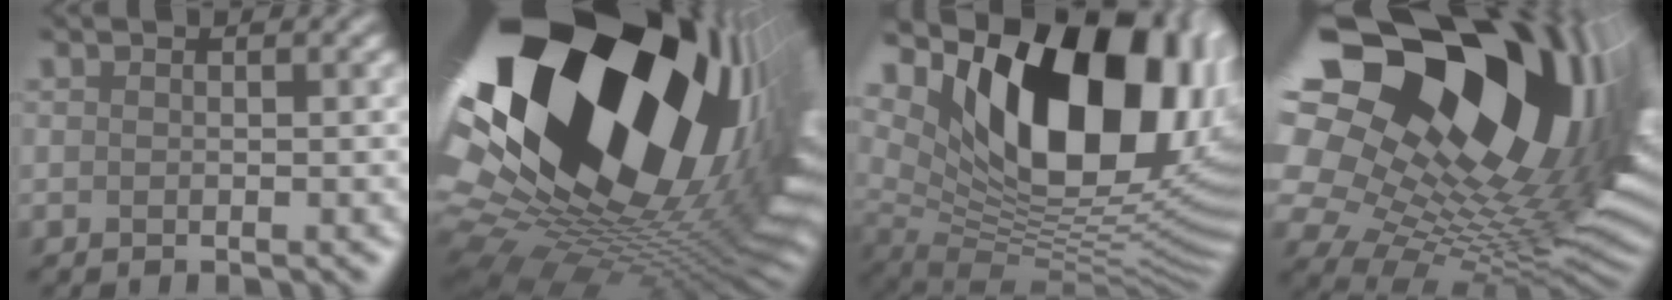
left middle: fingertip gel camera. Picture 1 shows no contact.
{"total": 21.9, "force": [5.8, 11.9, 17.4], "torque": [-0.329, -0.051, 0.134]}
{"total": 16.1, "force": [6.6, 8.2, 12.3], "torque": [-0.196, 0.001, 0.122]}
{"total": 21.2, "force": [8.0, 12.3, 15.2], "torque": [-0.286, -0.003, 0.180]}